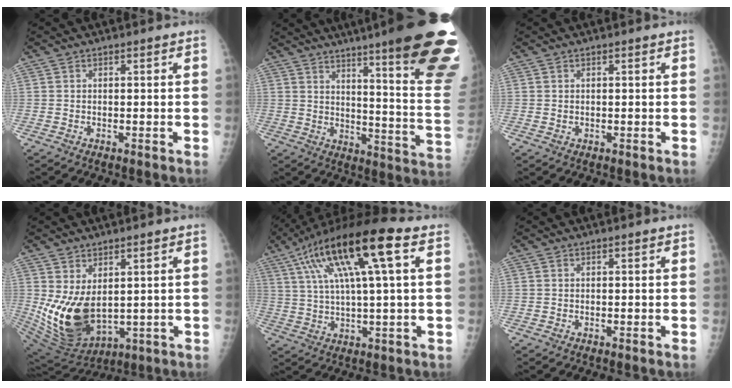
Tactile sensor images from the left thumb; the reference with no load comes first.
{"total": 29.6, "force": [20.0, 3.2, 21.6], "torque": [-0.203, -0.110, 0.259]}
{"total": 0.5, "force": [0.2, 0.4, 0.2], "torque": [0.000, 0.000, 0.003]}
{"total": 13.3, "force": [1.4, 8.2, 10.4], "torque": [-0.180, -0.030, 0.058]}
{"total": 18.8, "force": [6.9, 3.7, 17.2], "torque": [-0.320, 0.019, 0.114]}
{"total": 0.0}